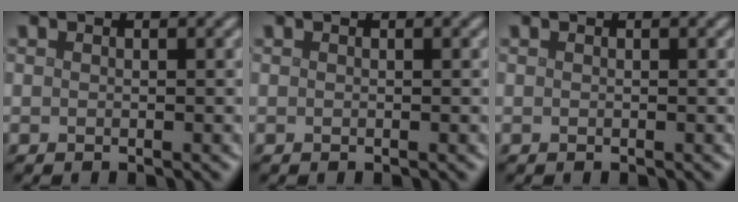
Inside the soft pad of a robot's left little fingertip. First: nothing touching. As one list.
[{"total": 0.0}, {"total": 0.0}]